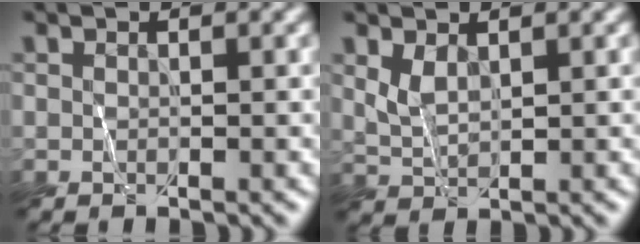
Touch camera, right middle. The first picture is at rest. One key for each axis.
{"total": 1.5, "fx": 0.7, "fy": 0.9, "fz": 0.9, "tx": -0.027, "ty": 0.001, "tz": 0.030}